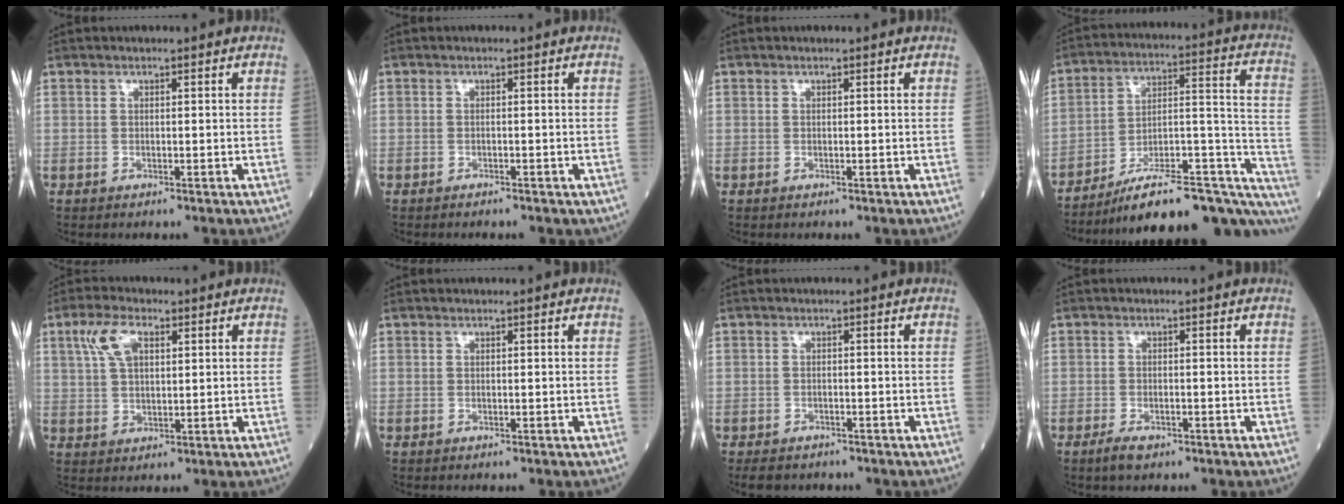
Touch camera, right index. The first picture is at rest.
{"total": 1.8, "force": [-1.5, 0.5, 0.9], "torque": [-0.015, -0.003, -0.013]}
{"total": 0.0}
{"total": 23.7, "force": [-18.2, 5.4, 14.2], "torque": [-0.122, 0.052, -0.265]}
{"total": 6.2, "force": [2.6, 2.8, 4.9], "torque": [-0.109, 0.016, 0.054]}
{"total": 0.0}
{"total": 4.0, "force": [-3.3, 2.0, 0.9], "torque": [-0.013, 0.000, -0.047]}
{"total": 2.5, "force": [-1.6, 1.0, 1.7], "torque": [-0.034, -0.002, -0.026]}